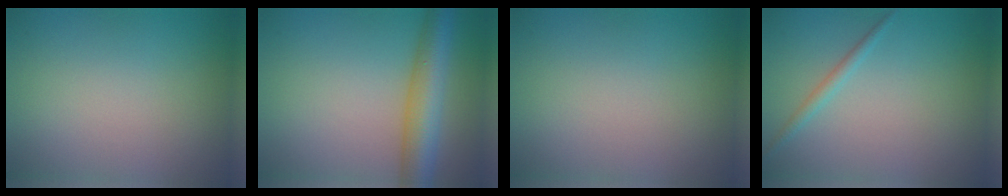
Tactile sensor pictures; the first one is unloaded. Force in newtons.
{"total": 6.1, "press": 6.1, "slide": 0.1}
{"total": 0.0}
{"total": 1.2, "press": 1.2, "slide": 0.0}